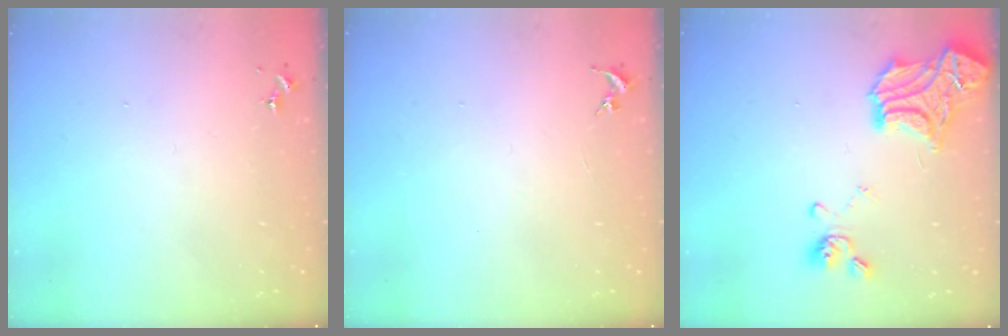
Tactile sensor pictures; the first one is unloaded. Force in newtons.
{"total": 0.0}
{"total": 22.7, "press": 22.6, "slide": 2.1}